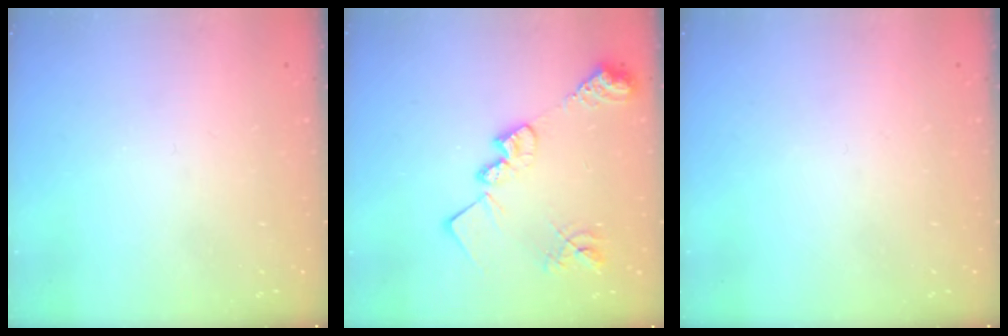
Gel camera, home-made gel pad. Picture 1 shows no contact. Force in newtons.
{"total": 18.0, "press": 18.0, "slide": 1.1}
{"total": 0.0}